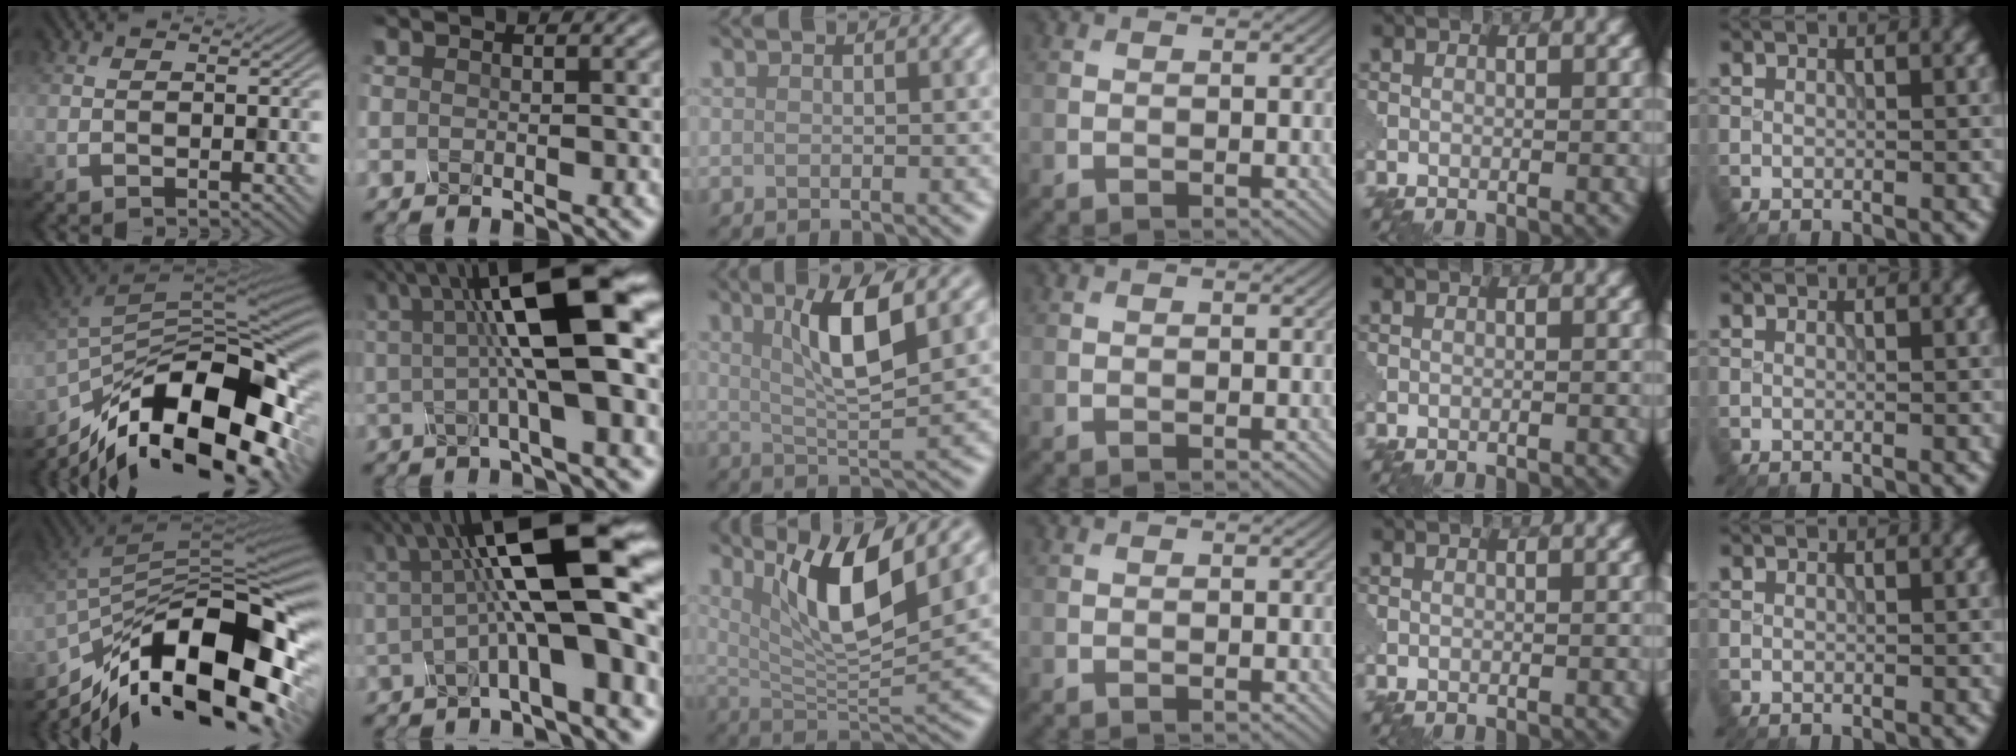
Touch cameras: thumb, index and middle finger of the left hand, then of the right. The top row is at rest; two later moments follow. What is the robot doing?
{"motion": "assemble", "object": "glue stick"}